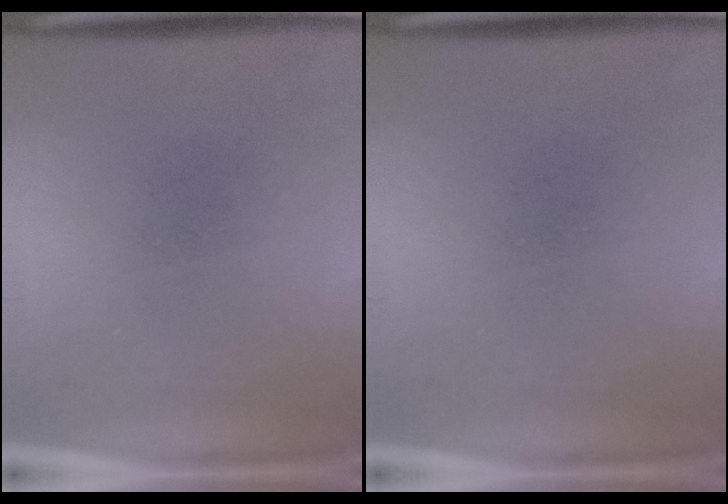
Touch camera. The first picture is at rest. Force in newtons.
{"total": 0.0}